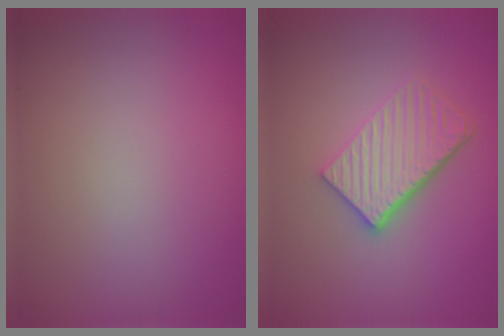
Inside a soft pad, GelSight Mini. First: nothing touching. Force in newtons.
{"total": 4.9, "press": 3.6, "slide": 3.3}